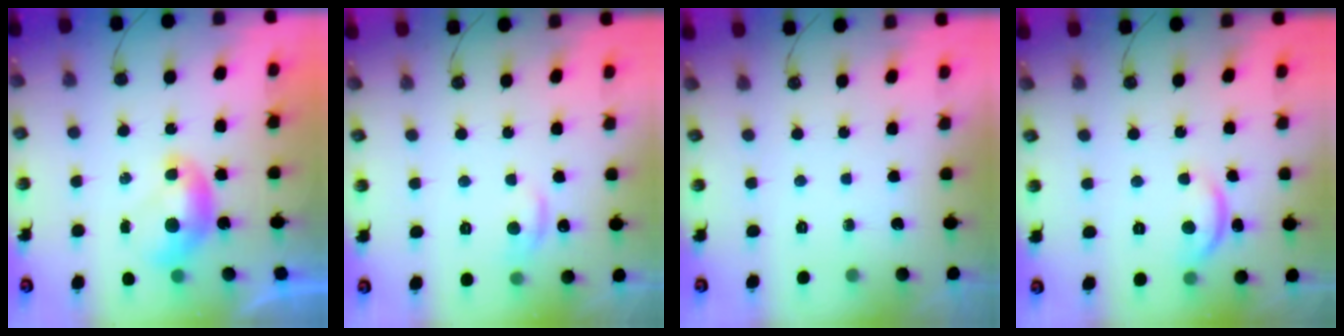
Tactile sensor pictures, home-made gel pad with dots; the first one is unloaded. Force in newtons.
{"total": 2.6, "press": 2.5, "slide": 0.8}
{"total": 0.0}
{"total": 3.4, "press": 3.4, "slide": 0.3}